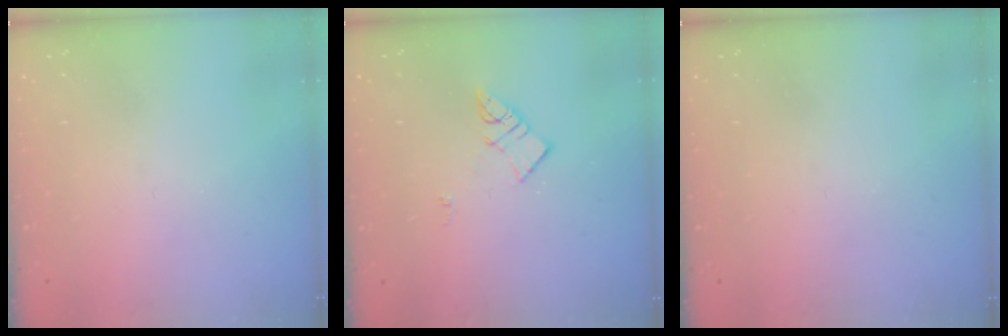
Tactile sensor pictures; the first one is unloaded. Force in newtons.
{"total": 5.8, "press": 5.8, "slide": 0.1}
{"total": 0.0}